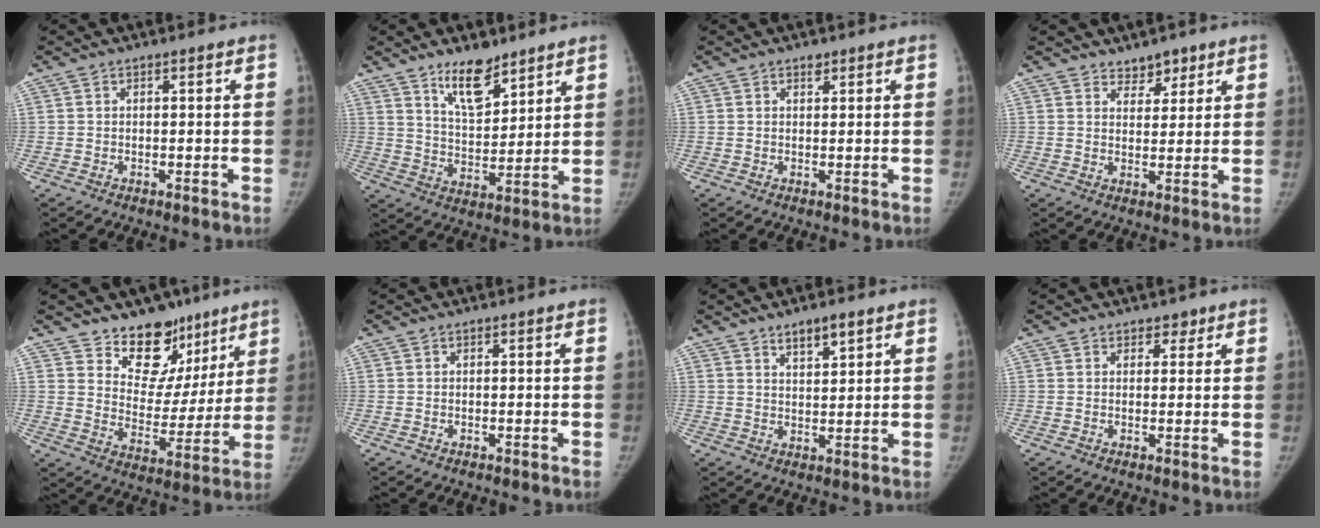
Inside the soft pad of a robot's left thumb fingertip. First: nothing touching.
{"total": 10.0, "force": [7.2, 4.1, 5.6], "torque": [-0.069, -0.060, 0.132]}
{"total": 1.1, "force": [0.8, 0.6, 0.5], "torque": [-0.002, -0.005, 0.010]}
{"total": 3.7, "force": [2.9, 2.2, 0.8], "torque": [0.014, -0.020, 0.044]}
{"total": 14.9, "force": [10.7, 9.3, 4.6], "torque": [-0.001, -0.064, 0.169]}
{"total": 0.0}
{"total": 4.6, "force": [3.2, 1.6, 2.9], "torque": [-0.037, -0.023, 0.054]}
{"total": 2.0, "force": [1.4, 1.4, 0.5], "torque": [0.011, -0.007, 0.015]}